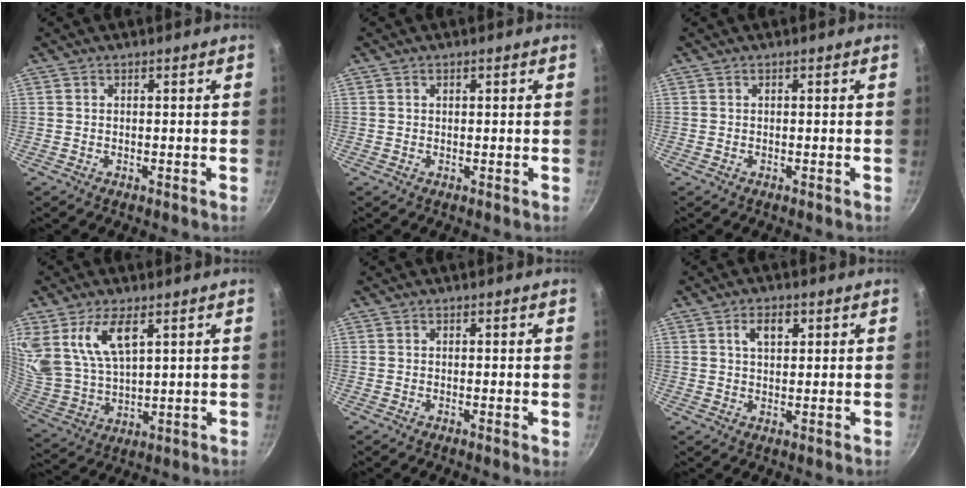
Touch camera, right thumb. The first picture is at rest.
{"total": 0.5, "force": [0.3, 0.3, 0.4], "torque": [-0.005, -0.001, 0.004]}
{"total": 0.0}
{"total": 14.5, "force": [6.8, 7.0, 10.7], "torque": [-0.219, -0.021, 0.148]}
{"total": 1.1, "force": [0.0, 0.2, 1.1], "torque": [-0.018, -0.005, -0.002]}
{"total": 4.2, "force": [1.7, 2.4, 3.1], "torque": [-0.045, 0.000, 0.029]}